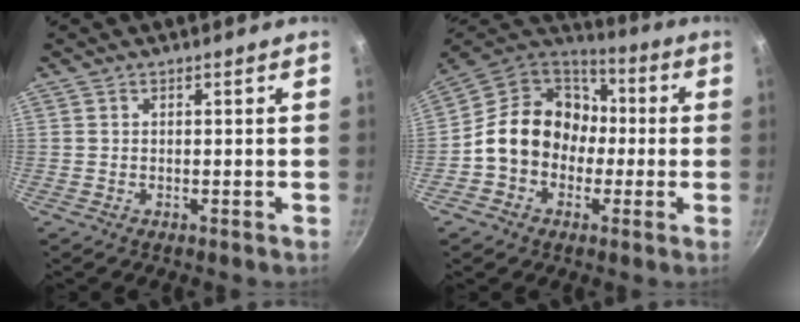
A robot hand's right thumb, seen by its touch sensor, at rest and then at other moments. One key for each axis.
{"total": 16.9, "fx": -1.4, "fy": 14.2, "fz": 9.1, "tx": -0.111, "ty": 0.055, "tz": -0.037}